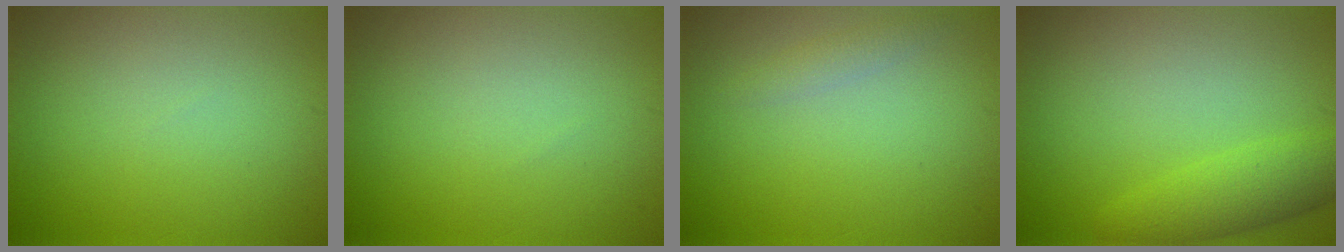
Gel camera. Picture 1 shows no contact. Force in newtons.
{"total": 0.0}
{"total": 1.0, "press": 1.0, "slide": 0.0}
{"total": 3.5, "press": 3.5, "slide": 0.1}